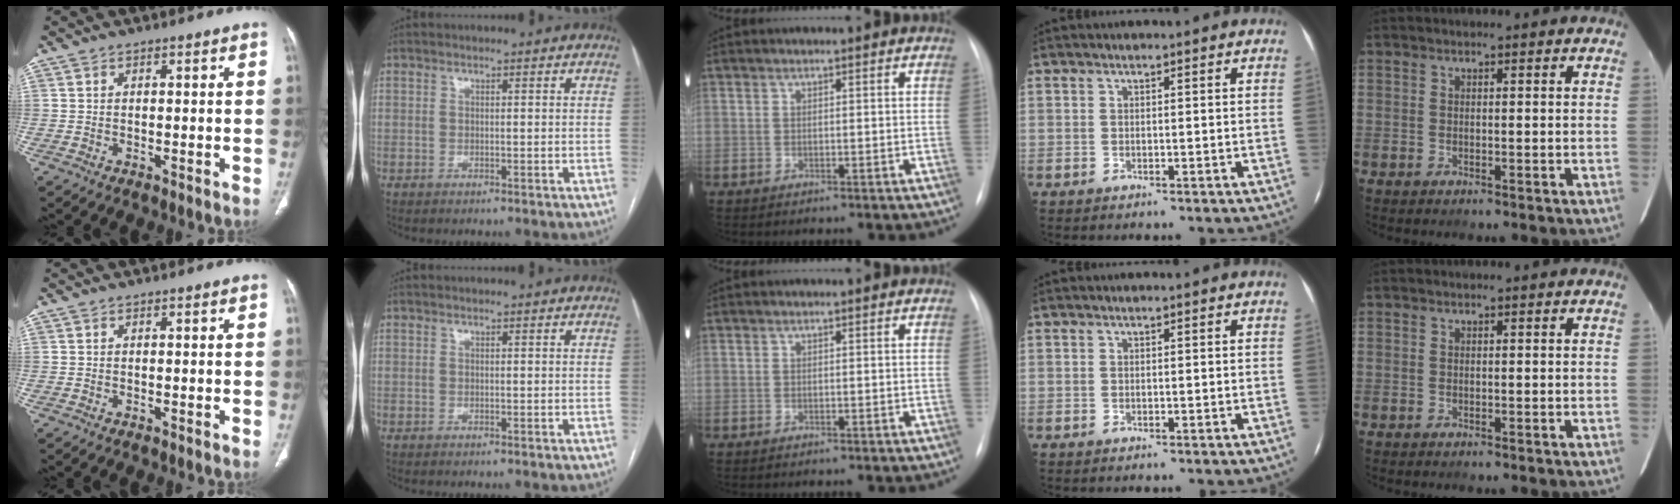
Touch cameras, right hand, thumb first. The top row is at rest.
{}